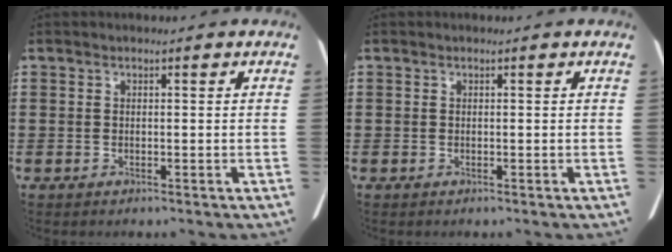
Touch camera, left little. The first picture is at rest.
{"total": 0.0}